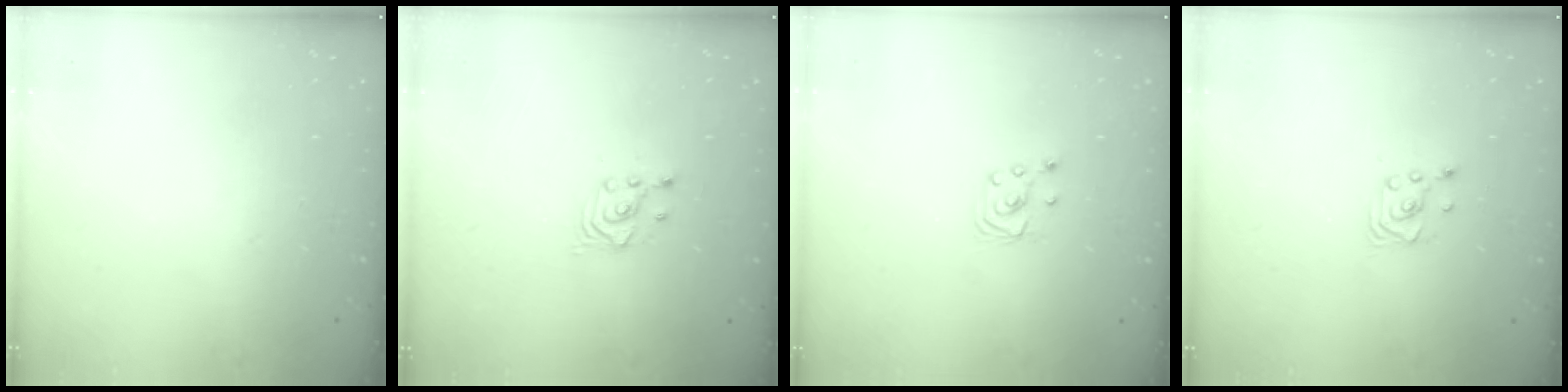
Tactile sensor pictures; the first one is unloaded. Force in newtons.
{"total": 2.7, "press": 2.7, "slide": 0.3}
{"total": 3.2, "press": 3.2, "slide": 0.2}
{"total": 2.6, "press": 2.6, "slide": 0.2}